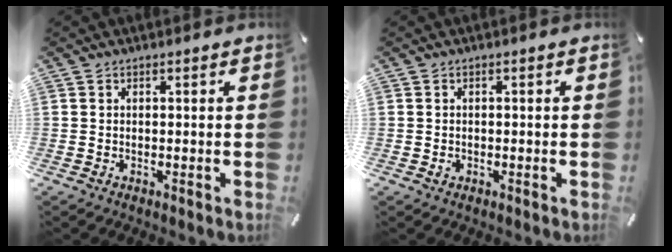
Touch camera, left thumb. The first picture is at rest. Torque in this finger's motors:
{"motor_torque": [0.17, 0.24, 0.12, -0.01, 0.00]}